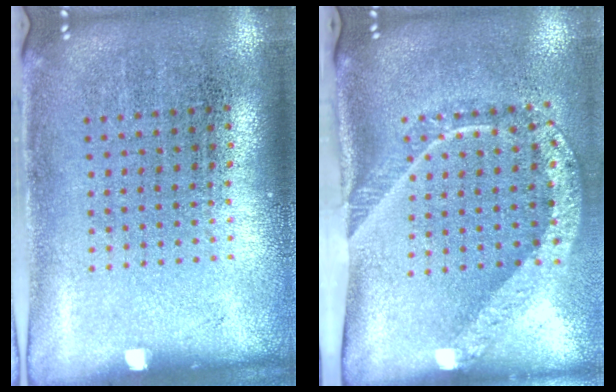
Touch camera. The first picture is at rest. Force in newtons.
{"total": 2.3, "press": 1.5, "slide": 1.7}